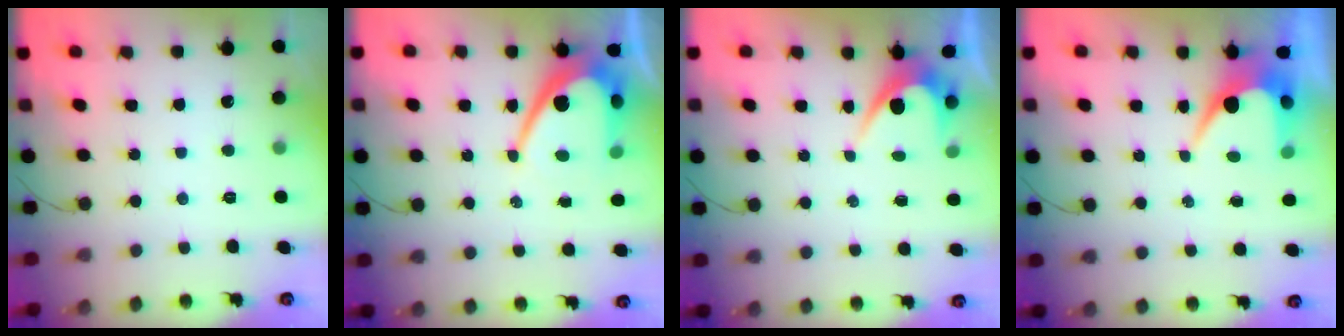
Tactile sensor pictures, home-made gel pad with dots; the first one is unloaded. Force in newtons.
{"total": 13.1, "press": 13.0, "slide": 1.0}
{"total": 4.1, "press": 4.1, "slide": 0.2}
{"total": 7.4, "press": 7.4, "slide": 0.3}